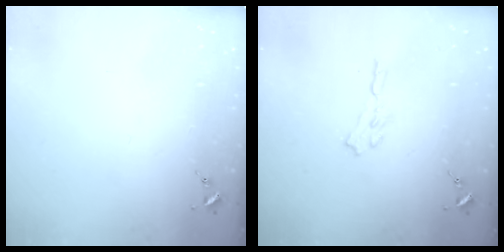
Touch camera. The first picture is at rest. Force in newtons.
{"total": 3.8, "press": 3.8, "slide": 0.3}